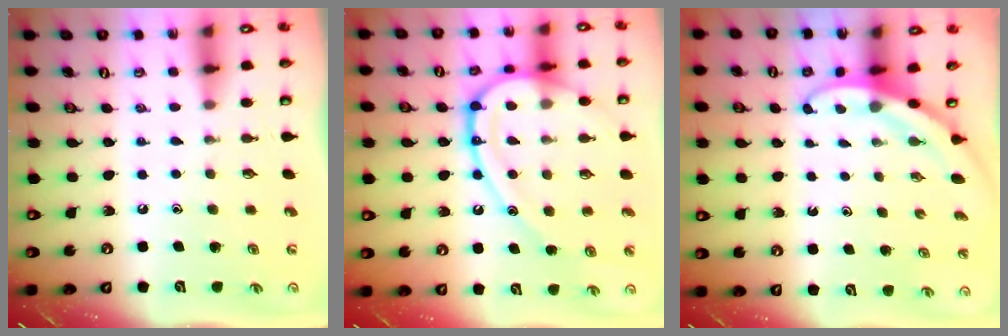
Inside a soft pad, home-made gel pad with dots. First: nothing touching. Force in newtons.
{"total": 17.4, "press": 17.3, "slide": 1.8}
{"total": 2.9, "press": 2.9, "slide": 0.1}